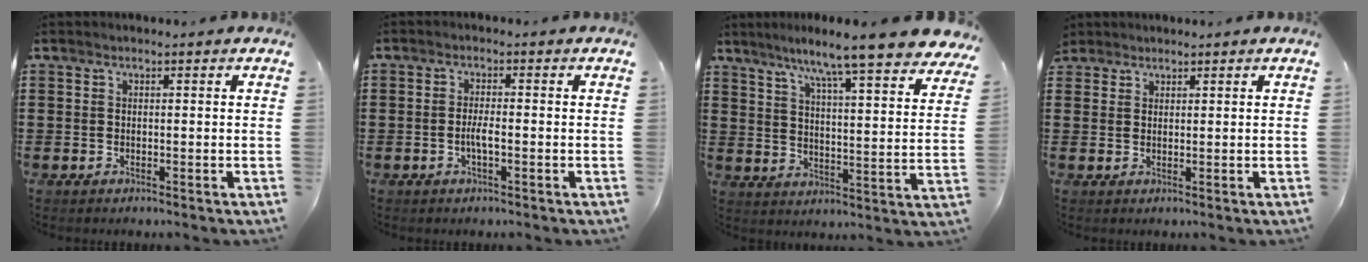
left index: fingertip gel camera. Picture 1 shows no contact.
{"total": 2.4, "force": [-0.8, 0.4, 2.2], "torque": [-0.047, -0.001, -0.018]}
{"total": 8.9, "force": [7.8, -0.8, 4.2], "torque": [-0.105, -0.056, 0.125]}
{"total": 1.6, "force": [1.5, 0.7, 0.0], "torque": [-0.005, 0.003, 0.031]}